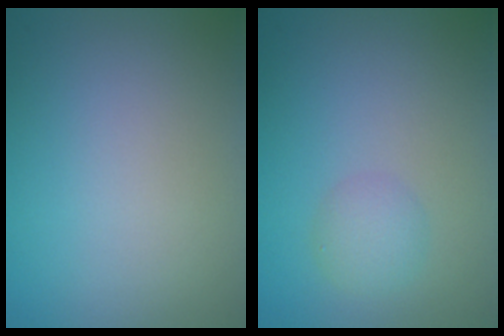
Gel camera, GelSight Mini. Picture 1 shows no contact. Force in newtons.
{"total": 1.9, "press": 1.9, "slide": 0.1}